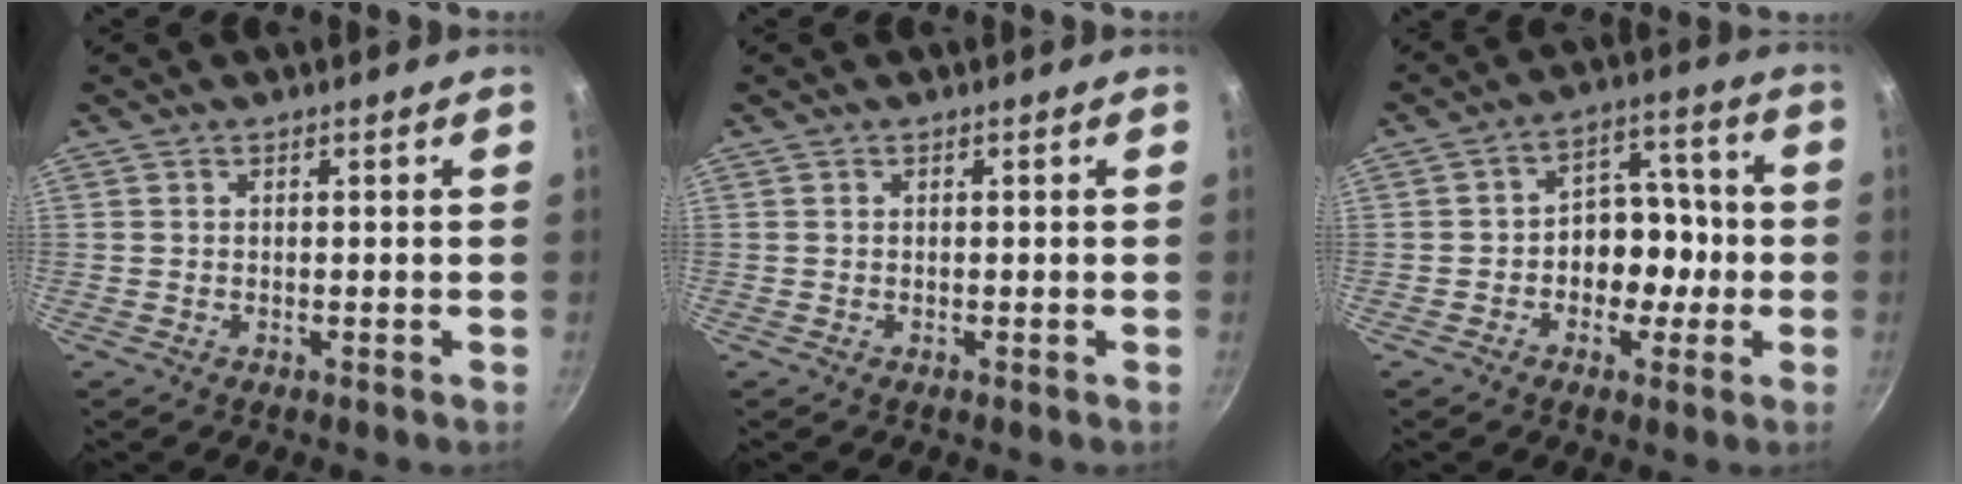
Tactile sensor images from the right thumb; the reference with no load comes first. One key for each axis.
{"total": 0.0}
{"total": 9.4, "fx": -2.0, "fy": 7.2, "fz": 5.7, "tx": -0.017, "ty": 0.039, "tz": -0.037}